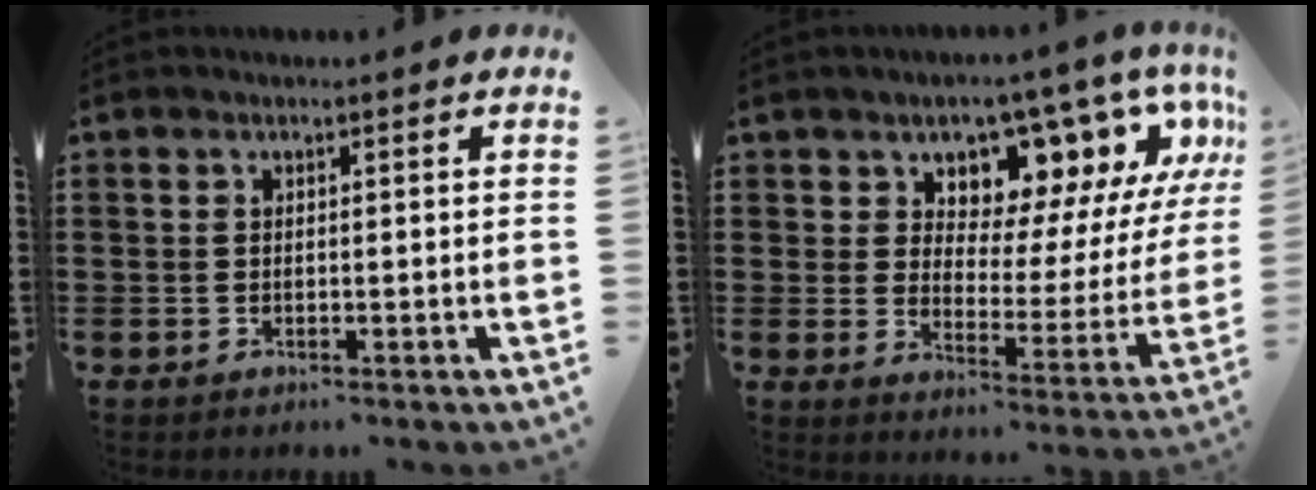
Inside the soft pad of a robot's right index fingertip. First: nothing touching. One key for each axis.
{"total": 7.1, "fx": 6.0, "fy": 3.5, "fz": 1.5, "tx": -0.049, "ty": -0.061, "tz": 0.101}